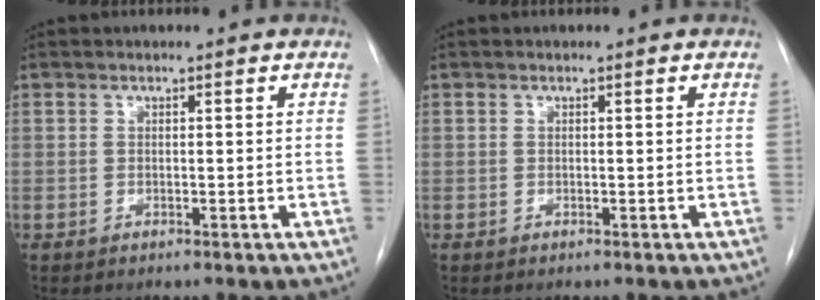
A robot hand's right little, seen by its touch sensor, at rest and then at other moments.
{"total": 0.0}